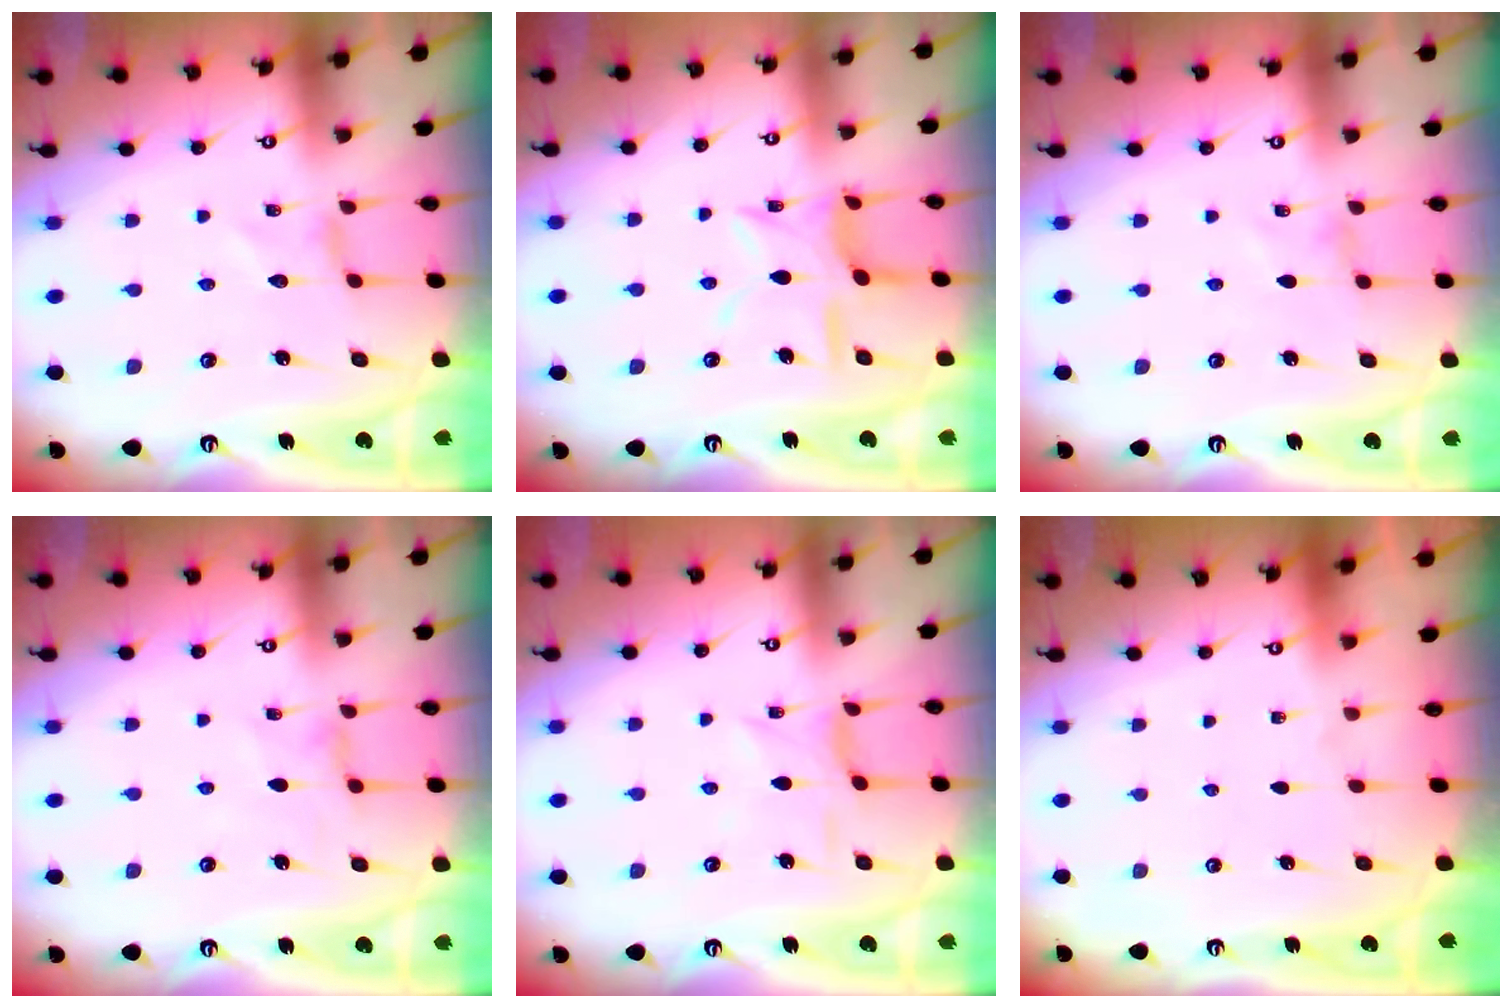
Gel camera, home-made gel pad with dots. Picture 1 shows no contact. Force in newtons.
{"total": 10.7, "press": 10.7, "slide": 0.7}
{"total": 0.0}
{"total": 1.7, "press": 1.6, "slide": 0.4}
{"total": 1.5, "press": 1.4, "slide": 0.1}
{"total": 0.0}